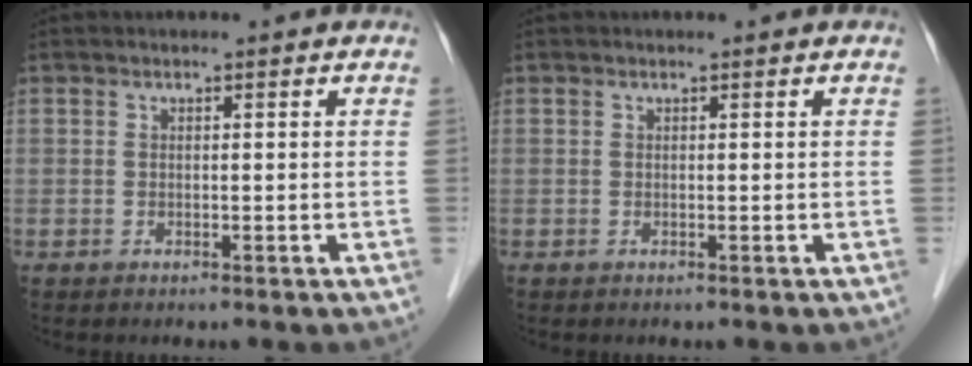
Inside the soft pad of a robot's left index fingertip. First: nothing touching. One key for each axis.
{"total": 0.0}